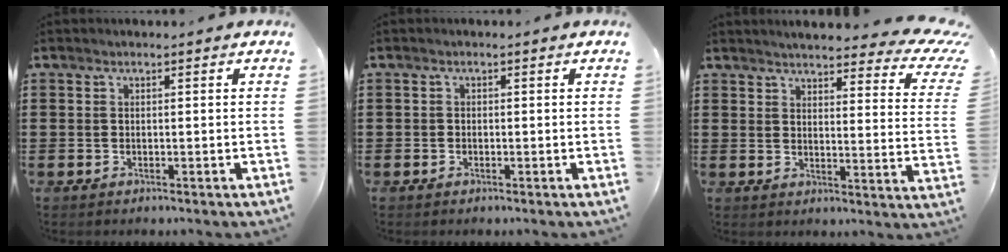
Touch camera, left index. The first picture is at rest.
{"total": 0.6, "force": [-0.3, 0.5, 0.1], "torque": [-0.003, 0.001, -0.006]}
{"total": 5.1, "force": [4.4, 0.5, 2.4], "torque": [-0.050, -0.035, 0.071]}